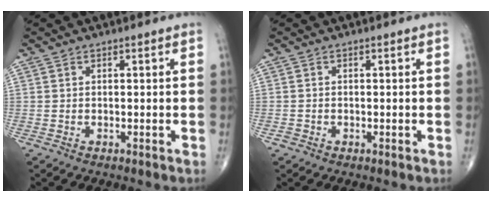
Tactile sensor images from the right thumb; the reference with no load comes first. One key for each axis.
{"total": 0.8, "fx": -0.4, "fy": 0.7, "fz": 0.2, "tx": -0.002, "ty": 0.003, "tz": -0.010}